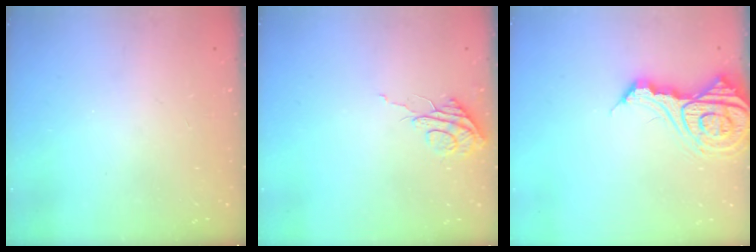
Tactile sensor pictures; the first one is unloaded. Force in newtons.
{"total": 6.5, "press": 6.5, "slide": 0.4}
{"total": 13.7, "press": 13.6, "slide": 1.4}